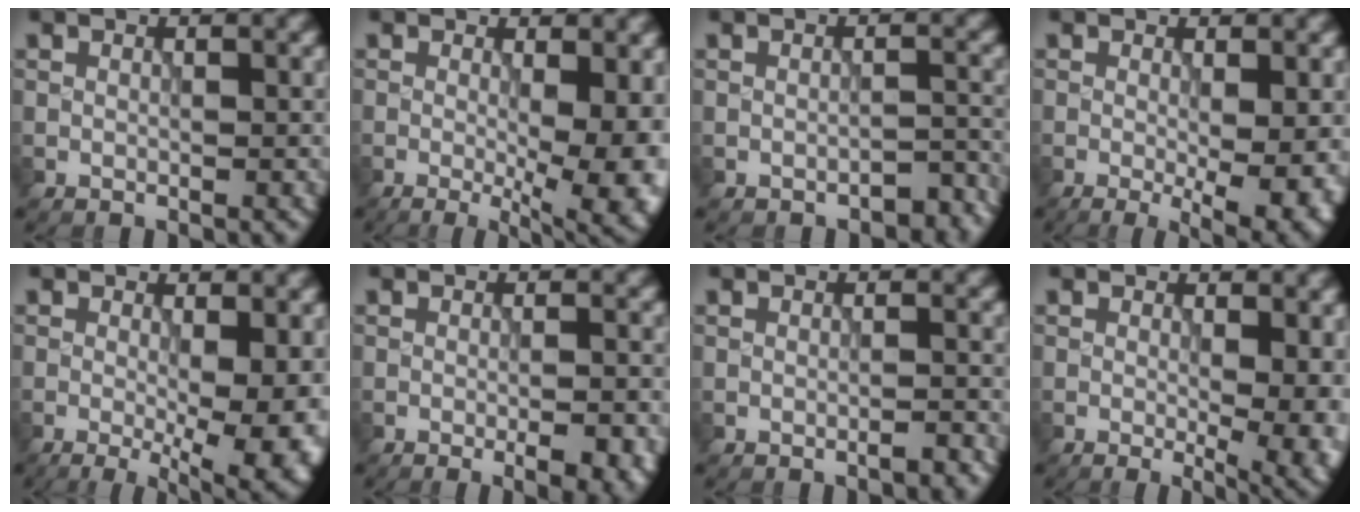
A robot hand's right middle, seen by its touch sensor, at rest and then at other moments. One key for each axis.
{"total": 9.2, "fx": -1.0, "fy": 3.5, "fz": 8.4, "tx": -0.087, "ty": -0.010, "tz": -0.013}
{"total": 2.0, "fx": -1.7, "fy": 0.6, "fz": 0.8, "tx": -0.006, "ty": 0.006, "tz": -0.022}
{"total": 6.3, "fx": -1.4, "fy": 1.9, "fz": 5.8, "tx": -0.083, "ty": -0.021, "tz": -0.013}
{"total": 8.6, "fx": -1.6, "fy": 2.9, "fz": 7.9, "tx": -0.094, "ty": -0.014, "tz": -0.019}
{"total": 4.8, "fx": -2.1, "fy": 1.4, "fz": 4.1, "tx": -0.045, "ty": 0.001, "tz": -0.016}
{"total": 1.2, "fx": -0.9, "fy": 0.1, "fz": 0.9, "tx": -0.011, "ty": 0.001, "tz": -0.016}
{"total": 5.8, "fx": -0.6, "fy": 2.3, "fz": 5.2, "tx": -0.061, "ty": -0.013, "tz": -0.005}